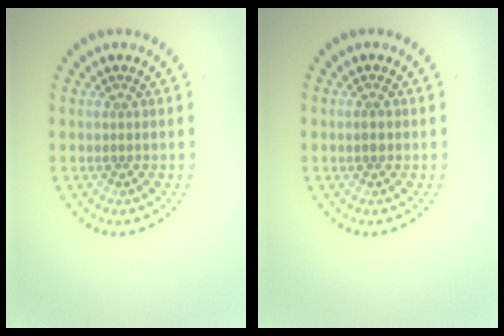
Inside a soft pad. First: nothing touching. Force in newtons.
{"total": 1.2, "press": 1.2, "slide": 0.2}